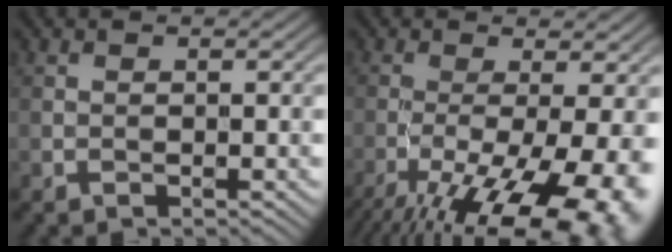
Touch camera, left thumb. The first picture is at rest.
{"total": 16.5, "force": [-8.1, 4.9, 13.5], "torque": [-0.207, -0.025, -0.107]}